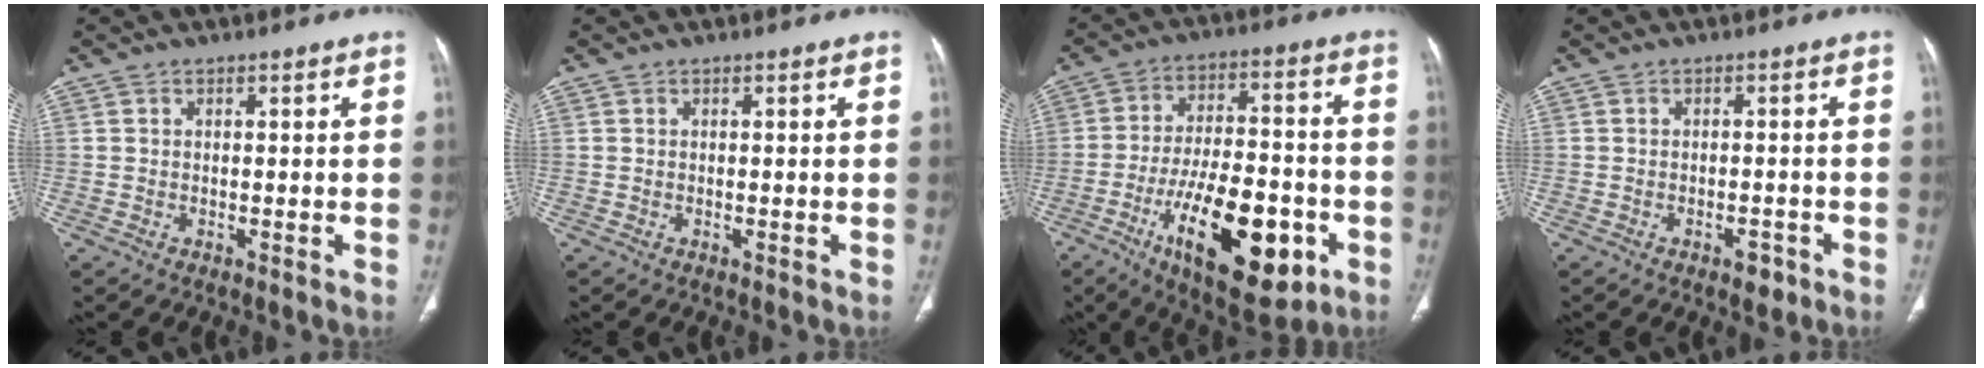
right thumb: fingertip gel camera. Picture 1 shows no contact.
{"total": 0.0}
{"total": 21.6, "force": [-8.4, 9.3, 17.7], "torque": [-0.265, 0.028, -0.120]}
{"total": 2.7, "force": [-1.6, 1.3, 1.8], "torque": [-0.019, 0.007, -0.018]}